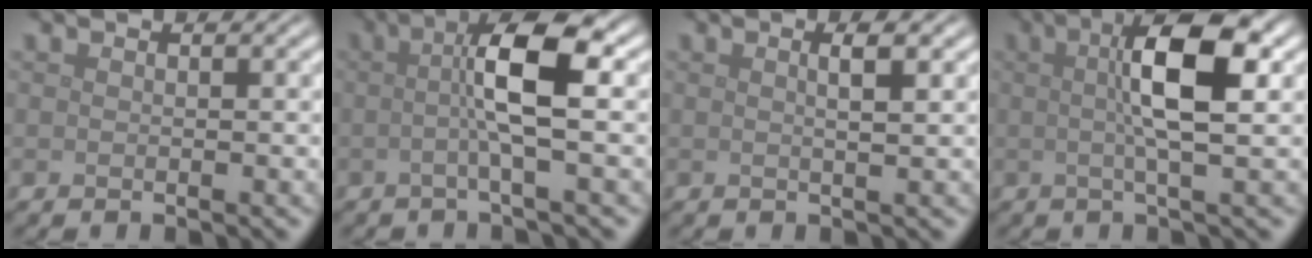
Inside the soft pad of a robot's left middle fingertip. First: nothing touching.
{"total": 5.5, "force": [0.3, 0.9, 5.4], "torque": [-0.093, 0.013, -0.004]}
{"total": 2.0, "force": [0.6, 0.5, 1.8], "torque": [-0.023, 0.007, 0.005]}
{"total": 6.7, "force": [1.3, 1.5, 6.4], "torque": [-0.100, 0.013, 0.015]}